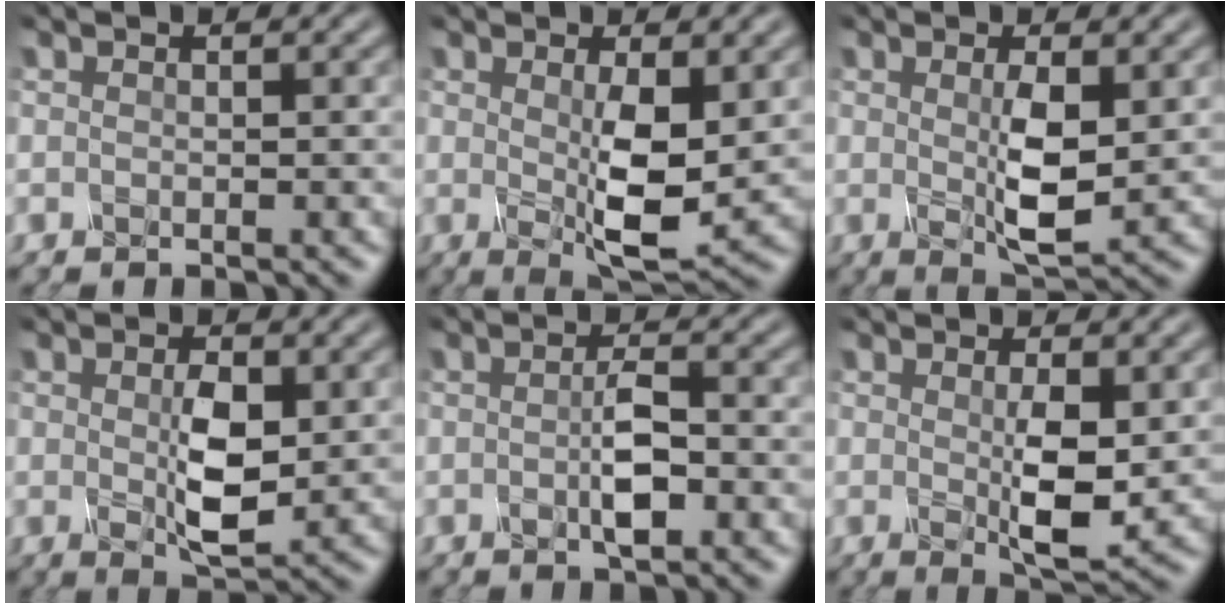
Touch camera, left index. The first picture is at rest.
{"total": 4.7, "force": [0.2, 1.1, 4.6], "torque": [-0.097, -0.014, 0.015]}
{"total": 3.4, "force": [0.3, 0.6, 3.4], "torque": [-0.082, -0.007, 0.014]}
{"total": 3.7, "force": [0.2, 1.3, 3.5], "torque": [-0.082, -0.005, 0.013]}
{"total": 2.2, "force": [-0.4, 0.2, 2.2], "torque": [-0.053, 0.000, -0.002]}
{"total": 3.6, "force": [0.1, 0.7, 3.5], "torque": [-0.080, -0.007, 0.011]}